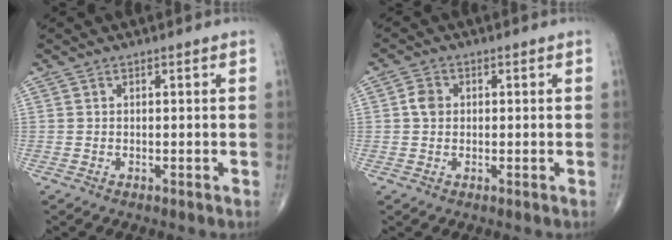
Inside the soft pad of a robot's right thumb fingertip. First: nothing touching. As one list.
[{"total": 2.9, "force": [0.3, 2.4, 1.6], "torque": [-0.022, 0.003, 0.002]}]